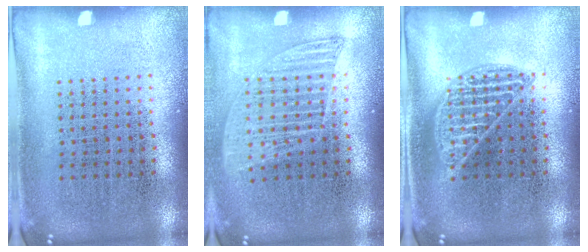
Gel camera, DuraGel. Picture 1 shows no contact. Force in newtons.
{"total": 1.2, "press": 1.1, "slide": 0.5}
{"total": 1.8, "press": 1.8, "slide": 0.3}